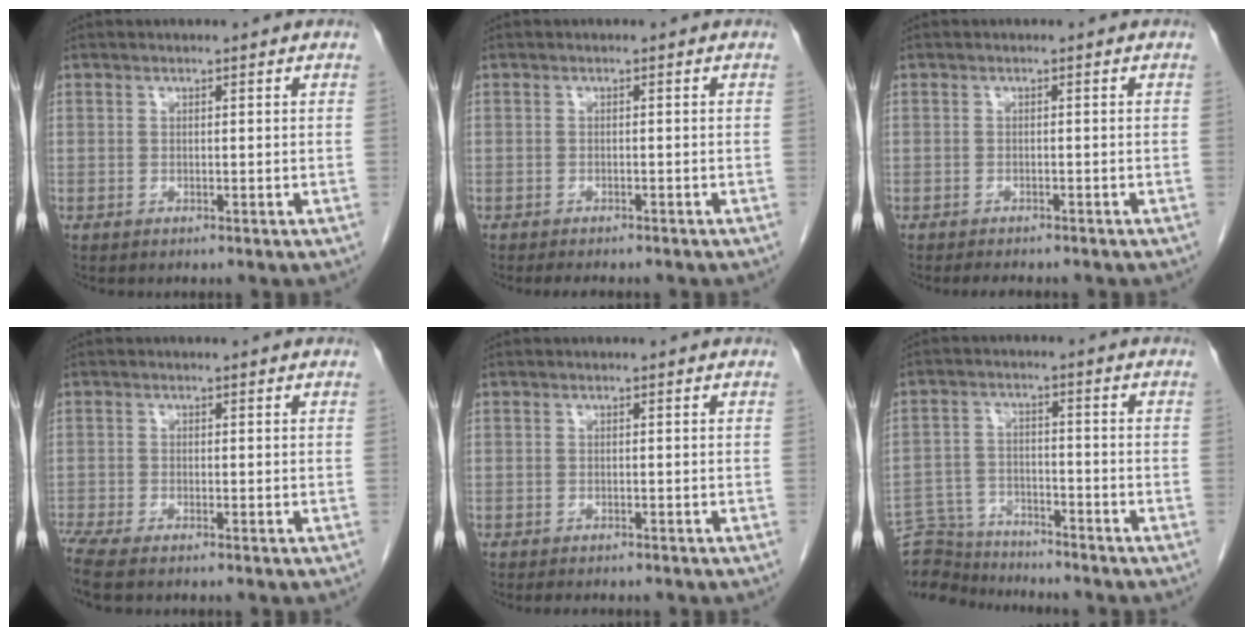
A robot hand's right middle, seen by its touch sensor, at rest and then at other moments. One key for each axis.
{"total": 4.0, "fx": -3.4, "fy": 1.0, "fz": 1.8, "tx": -0.026, "ty": -0.008, "tz": -0.040}
{"total": 3.6, "fx": -3.1, "fy": 0.9, "fz": 1.6, "tx": -0.025, "ty": -0.007, "tz": -0.037}
{"total": 5.3, "fx": -4.4, "fy": 0.5, "fz": 2.9, "tx": -0.057, "ty": -0.010, "tz": -0.080}
{"total": 2.9, "fx": -2.5, "fy": 0.7, "fz": 1.2, "tx": -0.021, "ty": -0.007, "tz": -0.030}
{"total": 10.5, "fx": -10.3, "fy": 1.8, "fz": 0.8, "tx": -0.014, "ty": 0.015, "tz": -0.175}